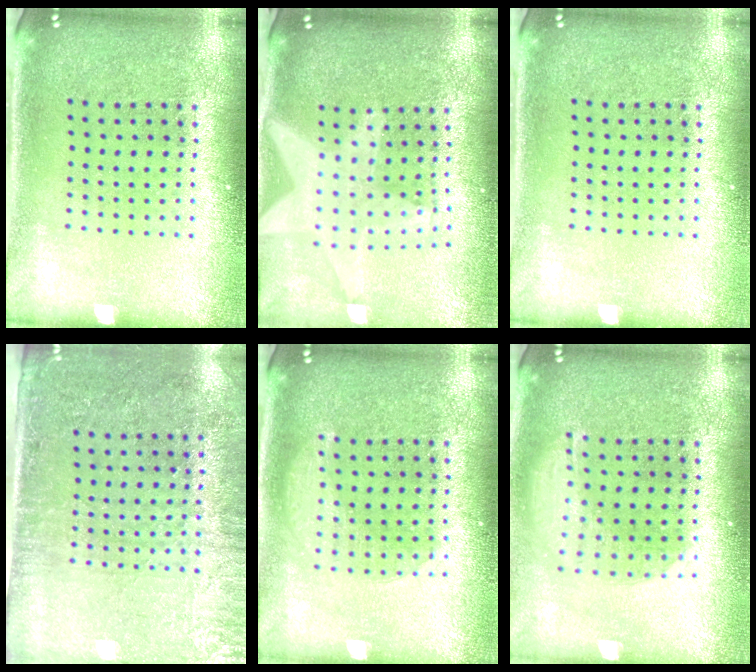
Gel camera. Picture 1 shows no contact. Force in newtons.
{"total": 2.2, "press": 1.8, "slide": 1.2}
{"total": 0.0}
{"total": 2.9, "press": 2.5, "slide": 1.5}
{"total": 1.8, "press": 1.8, "slide": 0.2}
{"total": 1.5, "press": 1.3, "slide": 0.9}